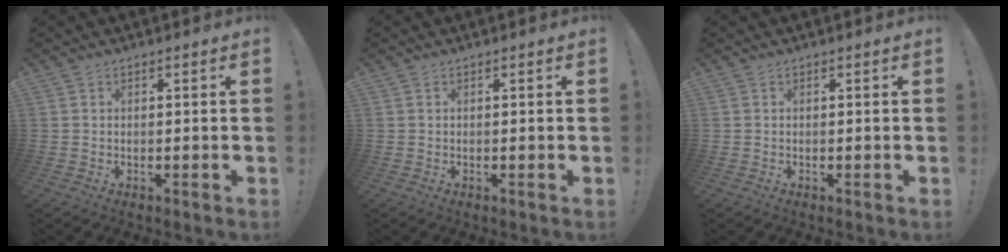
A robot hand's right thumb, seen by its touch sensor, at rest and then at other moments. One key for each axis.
{"total": 0.0}
{"total": 0.0}